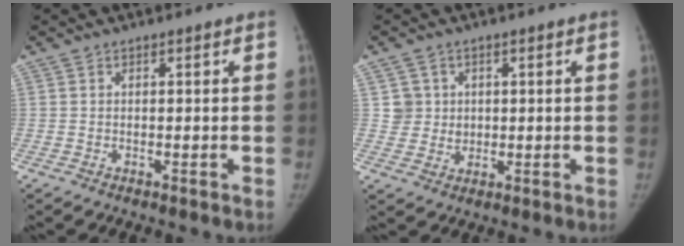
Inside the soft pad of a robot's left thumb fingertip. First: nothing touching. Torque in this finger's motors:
{"motor_torque": [0.01, 0.01, 0.01, -0.02, 0.00]}